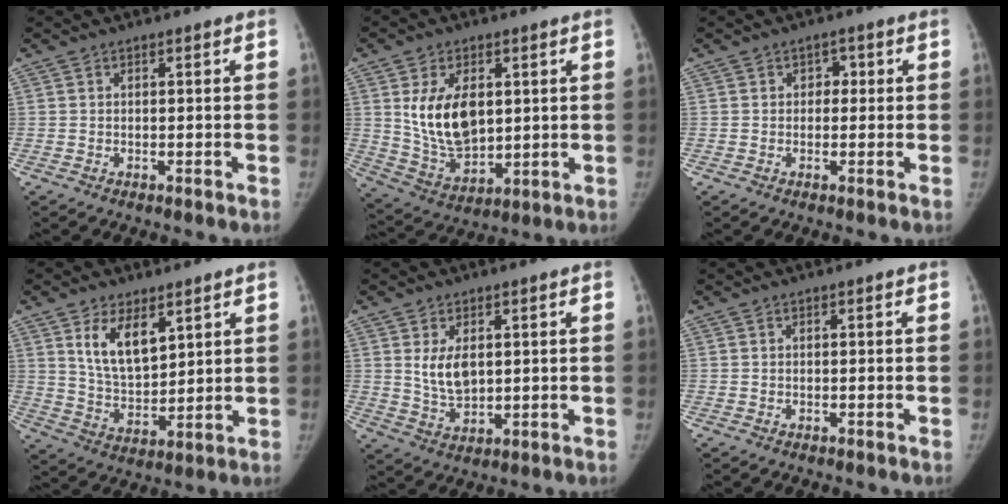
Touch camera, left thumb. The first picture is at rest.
{"total": 13.2, "force": [2.6, 8.1, 10.1], "torque": [-0.153, -0.020, 0.063]}
{"total": 2.3, "force": [0.3, 1.9, 1.2], "torque": [0.006, 0.006, -0.002]}
{"total": 10.4, "force": [5.3, 5.4, 7.2], "torque": [-0.103, -0.036, 0.107]}
{"total": 6.3, "force": [1.6, 3.7, 4.8], "torque": [-0.073, -0.015, 0.039]}
{"total": 0.0}